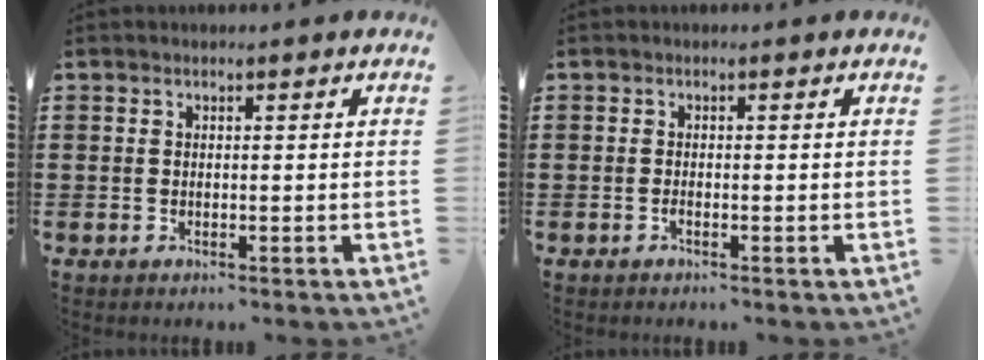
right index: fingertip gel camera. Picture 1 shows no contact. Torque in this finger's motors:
{"motor_torque": [2.14, 0.00, 0.05, 0.00]}